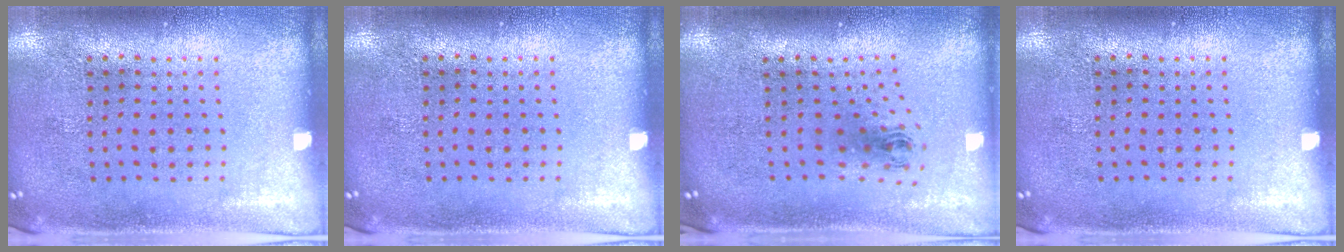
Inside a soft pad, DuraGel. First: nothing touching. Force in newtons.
{"total": 0.0}
{"total": 0.9, "press": 0.4, "slide": 0.8}
{"total": 0.0}